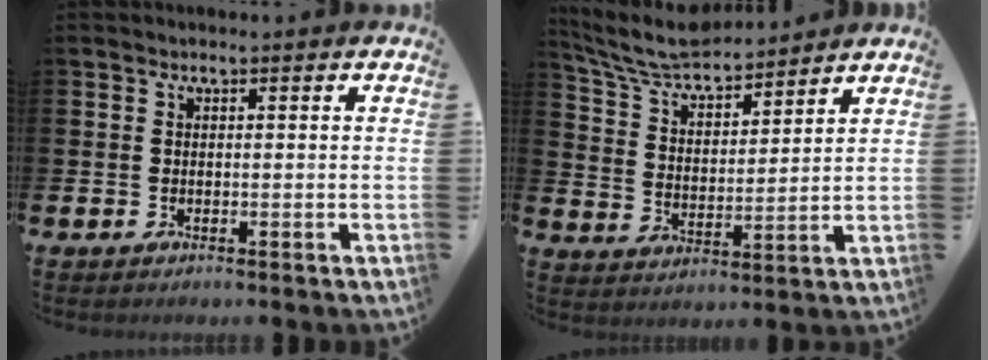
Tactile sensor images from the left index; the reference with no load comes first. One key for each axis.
{"total": 6.9, "fx": 6.5, "fy": 1.1, "fz": 2.0, "tx": -0.073, "ty": -0.041, "tz": 0.114}